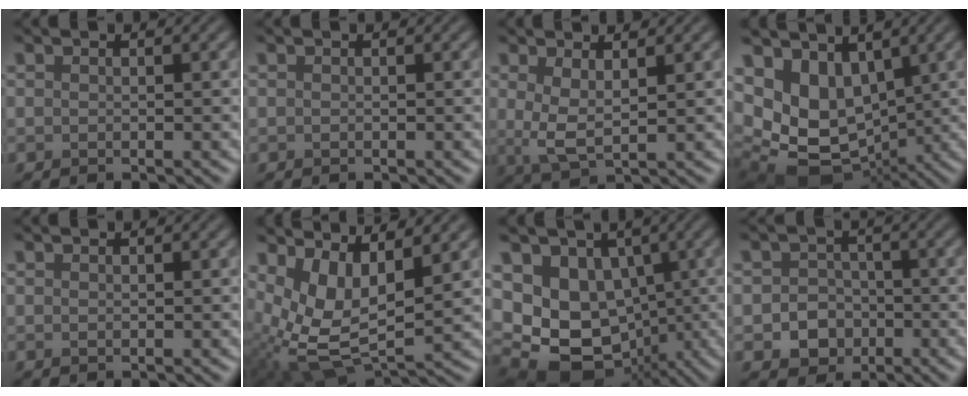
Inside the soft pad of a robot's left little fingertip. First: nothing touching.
{"total": 0.0}
{"total": 3.0, "force": [1.0, 1.0, 2.6], "torque": [-0.059, -0.007, 0.022]}
{"total": 9.7, "force": [0.9, 7.3, 6.3], "torque": [-0.119, -0.023, 0.041]}
{"total": 0.0}
{"total": 7.5, "force": [2.1, 3.9, 6.1], "torque": [-0.131, -0.017, 0.046]}
{"total": 12.2, "force": [-0.3, 10.0, 7.1], "torque": [-0.114, -0.011, -0.010]}
{"total": 3.4, "force": [-1.1, 2.9, 1.4], "torque": [-0.009, 0.000, -0.024]}